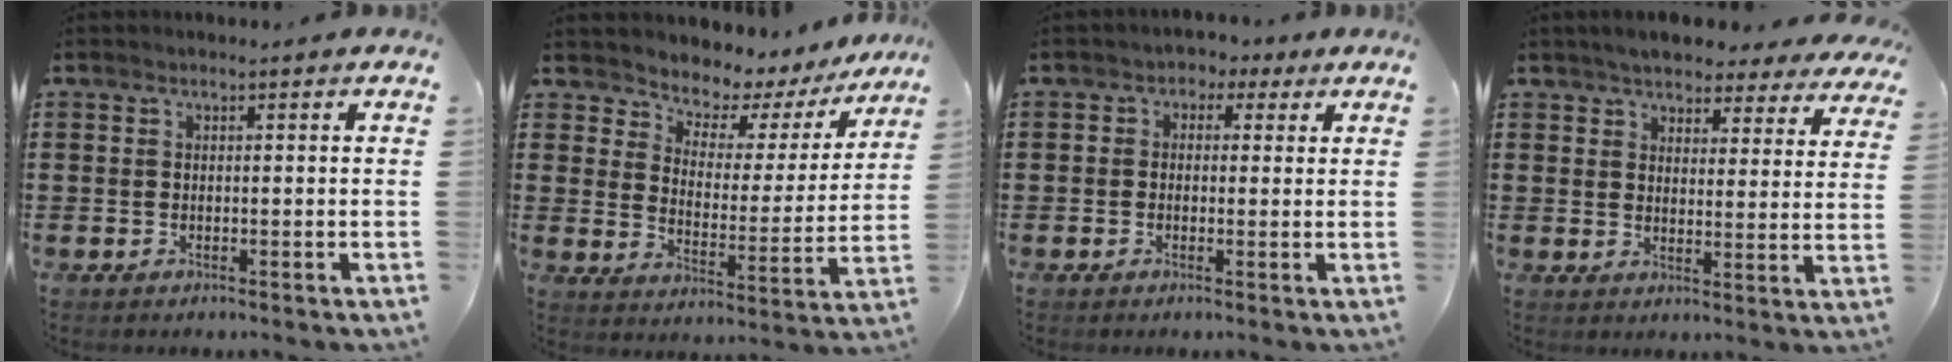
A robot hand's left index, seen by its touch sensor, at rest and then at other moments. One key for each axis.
{"total": 4.4, "fx": 4.1, "fy": 1.7, "fz": 0.3, "tx": -0.037, "ty": -0.036, "tz": 0.063}
{"total": 1.6, "fx": 0.2, "fy": 1.5, "fz": 0.6, "tx": -0.019, "ty": 0.008, "tz": 0.000}
{"total": 4.7, "fx": 4.6, "fy": 1.0, "fz": 0.6, "tx": -0.035, "ty": -0.016, "tz": 0.081}